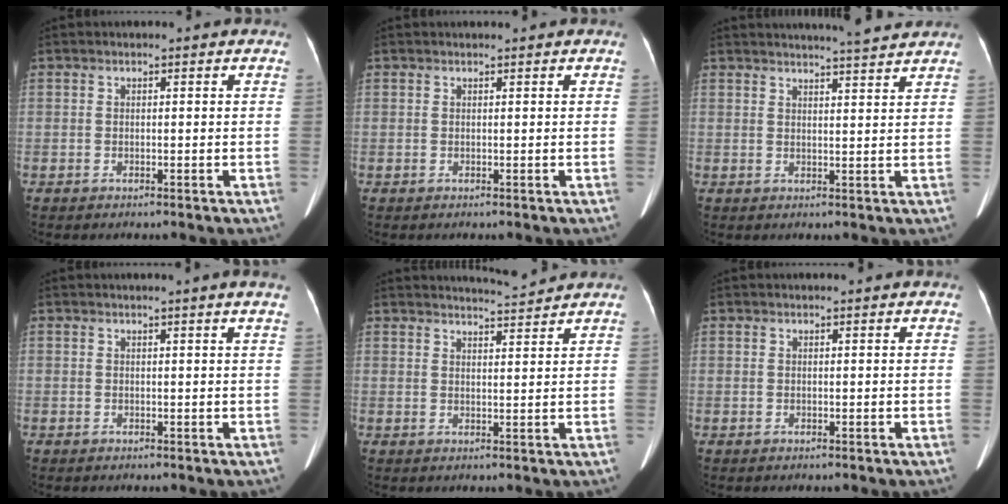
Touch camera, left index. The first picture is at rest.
{"total": 0.9, "force": [0.9, 0.0, 0.3], "torque": [-0.004, 0.010, 0.016]}
{"total": 7.6, "force": [7.1, -0.7, 2.5], "torque": [-0.042, 0.003, 0.087]}
{"total": 1.2, "force": [1.0, -0.3, 0.6], "torque": [-0.009, 0.009, 0.014]}
{"total": 3.9, "force": [3.8, -0.8, 0.0], "torque": [-0.008, -0.004, 0.058]}
{"total": 0.7, "force": [0.7, 0.0, 0.3], "torque": [-0.003, 0.007, 0.012]}